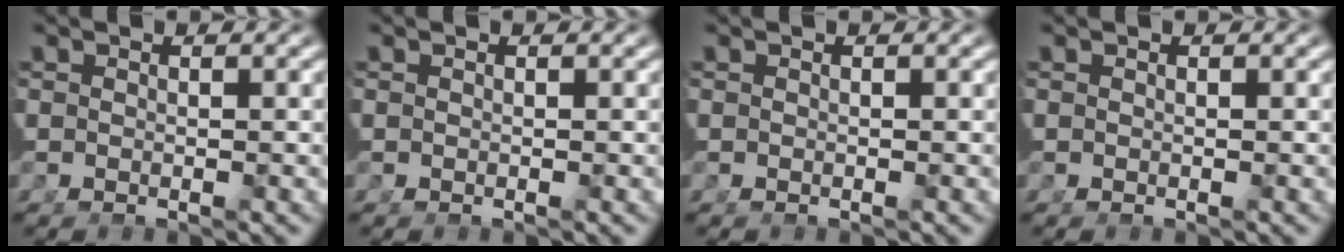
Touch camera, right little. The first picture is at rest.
{"total": 0.0}
{"total": 0.0}
{"total": 0.0}